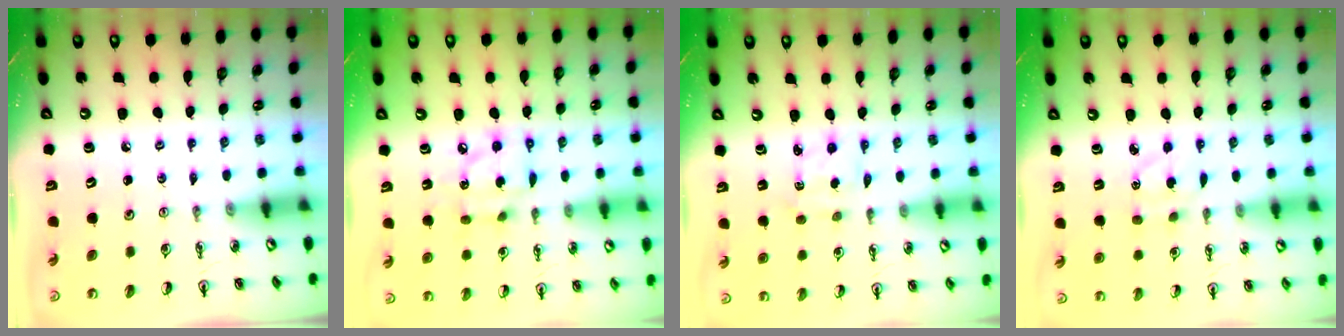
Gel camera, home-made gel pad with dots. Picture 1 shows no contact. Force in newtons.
{"total": 8.5, "press": 8.5, "slide": 0.6}
{"total": 2.3, "press": 2.1, "slide": 0.8}
{"total": 3.3, "press": 3.2, "slide": 0.8}